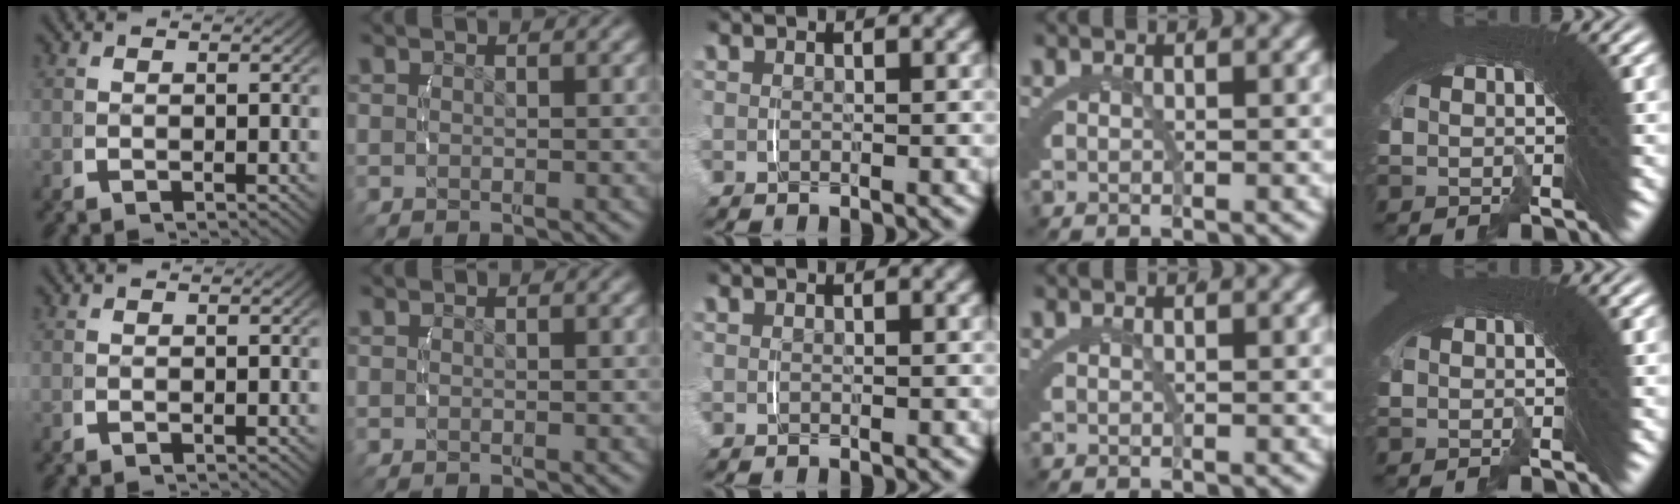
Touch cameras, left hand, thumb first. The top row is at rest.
{}